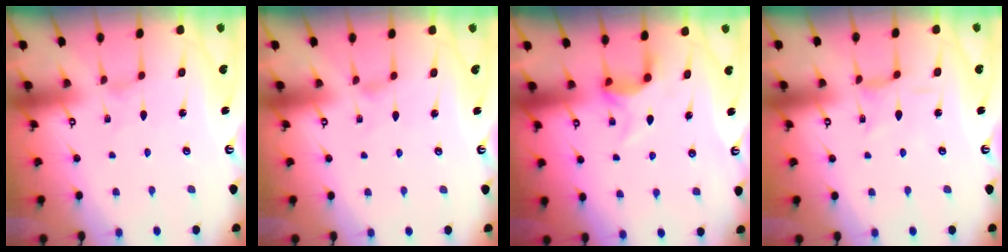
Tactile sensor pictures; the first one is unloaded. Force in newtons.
{"total": 0.0}
{"total": 5.7, "press": 5.6, "slide": 1.1}
{"total": 1.2, "press": 1.2, "slide": 0.4}